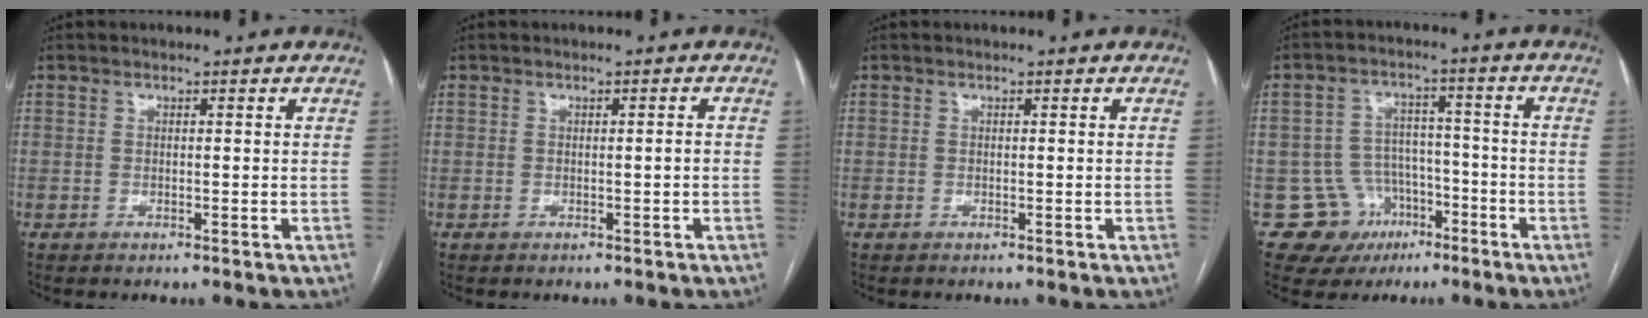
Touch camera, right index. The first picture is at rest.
{"total": 0.7, "force": [-0.2, 0.0, 0.6], "torque": [-0.008, 0.000, -0.001]}
{"total": 0.0}
{"total": 9.7, "force": [-4.6, 8.4, 1.1], "torque": [-0.013, 0.036, -0.058]}